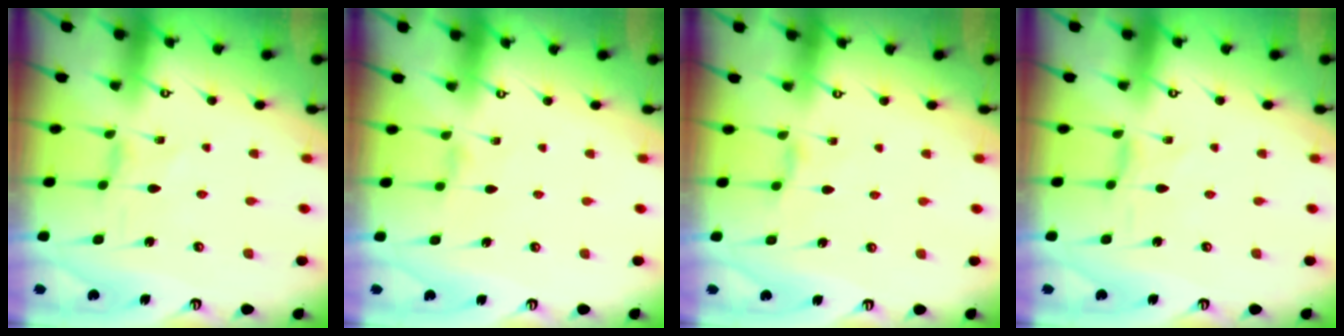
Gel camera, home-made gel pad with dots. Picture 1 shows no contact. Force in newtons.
{"total": 1.1, "press": 1.1, "slide": 0.4}
{"total": 2.7, "press": 2.6, "slide": 0.5}
{"total": 0.0}